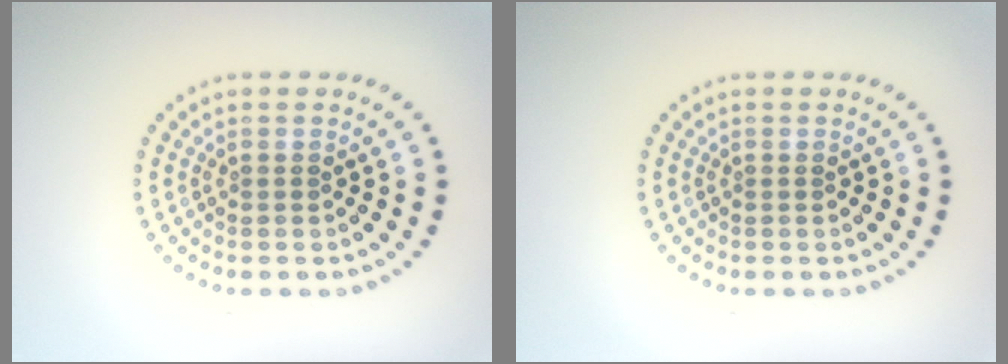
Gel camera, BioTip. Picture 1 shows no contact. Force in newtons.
{"total": 0.0}